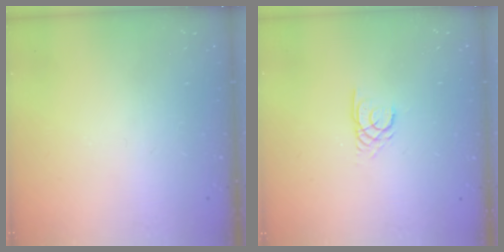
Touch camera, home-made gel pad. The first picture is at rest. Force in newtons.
{"total": 2.4, "press": 2.4, "slide": 0.2}